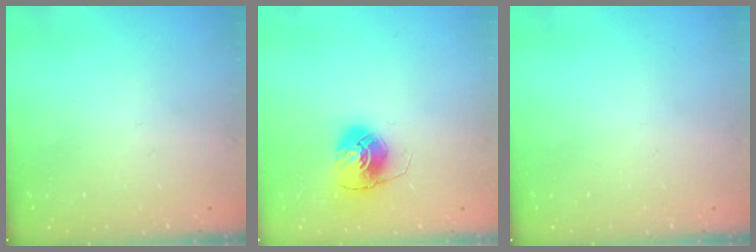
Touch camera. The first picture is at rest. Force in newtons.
{"total": 7.9, "press": 7.9, "slide": 0.1}
{"total": 0.0}